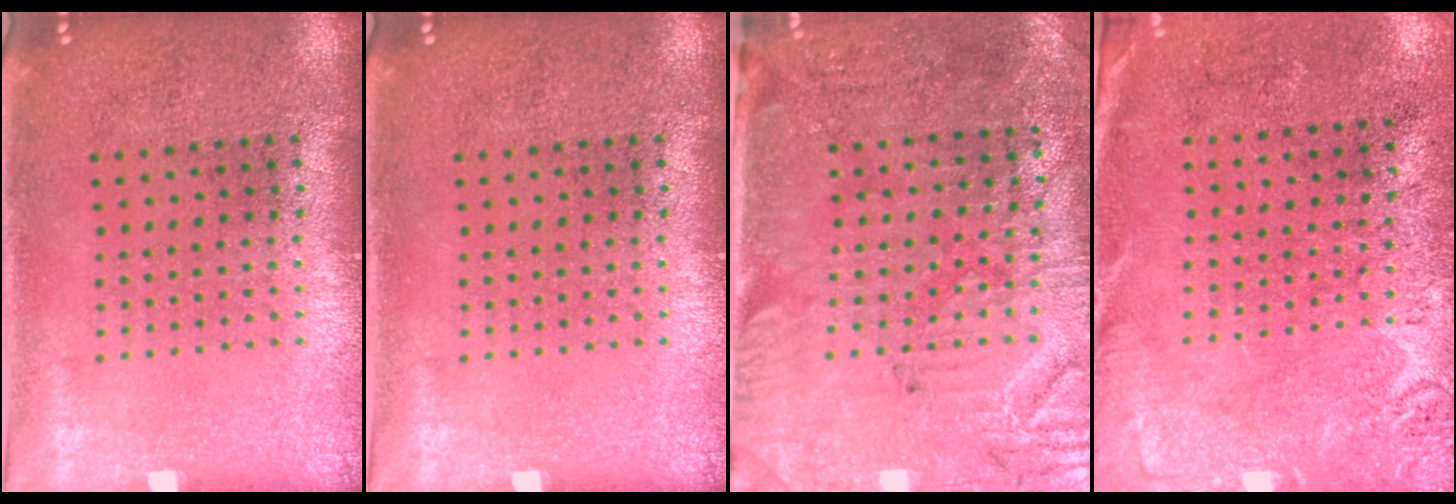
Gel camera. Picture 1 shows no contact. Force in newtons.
{"total": 0.0}
{"total": 3.2, "press": 2.9, "slide": 1.4}
{"total": 2.7, "press": 2.4, "slide": 1.3}